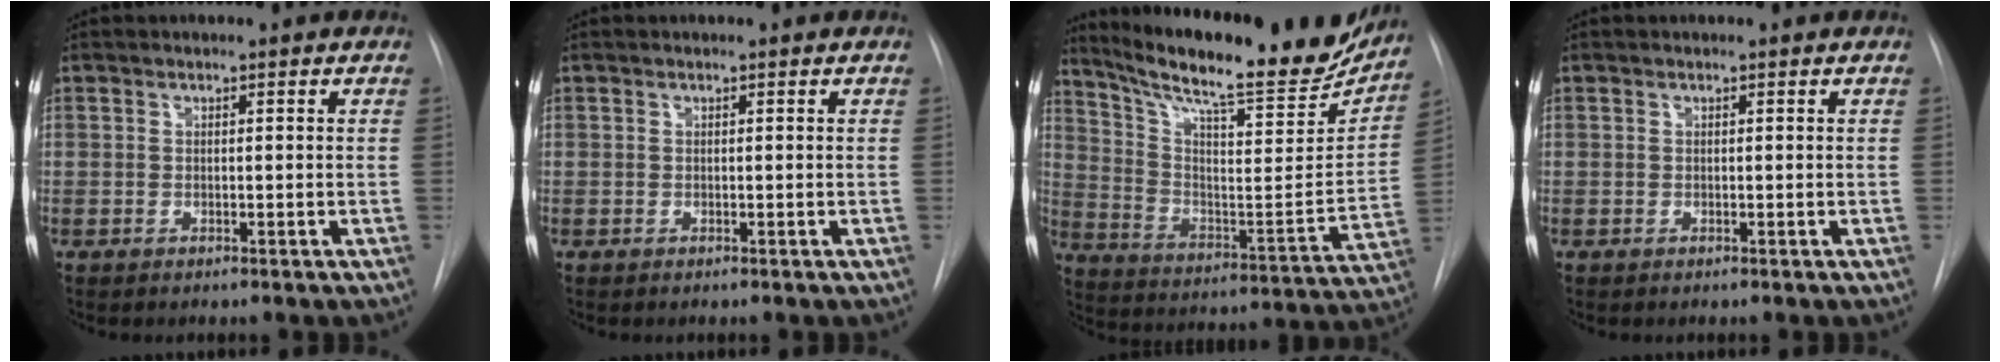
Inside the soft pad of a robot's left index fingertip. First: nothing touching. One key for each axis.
{"total": 0.0}
{"total": 26.3, "fx": 22.0, "fy": 4.4, "fz": 13.7, "tx": -0.221, "ty": -0.044, "tz": 0.314}
{"total": 0.0}